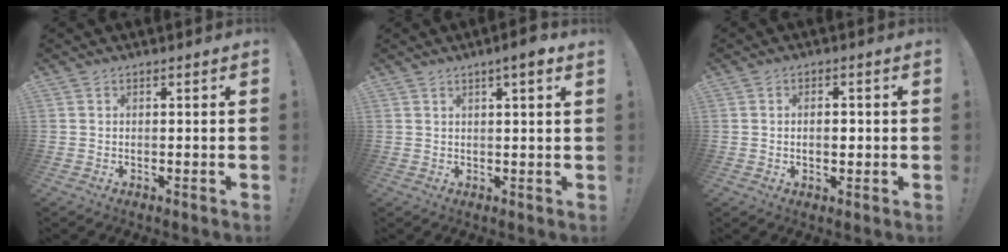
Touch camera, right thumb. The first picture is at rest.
{"total": 4.1, "force": [2.3, 0.1, 3.4], "torque": [-0.051, -0.008, 0.033]}
{"total": 2.7, "force": [-0.2, 1.5, 2.2], "torque": [-0.021, 0.000, -0.008]}